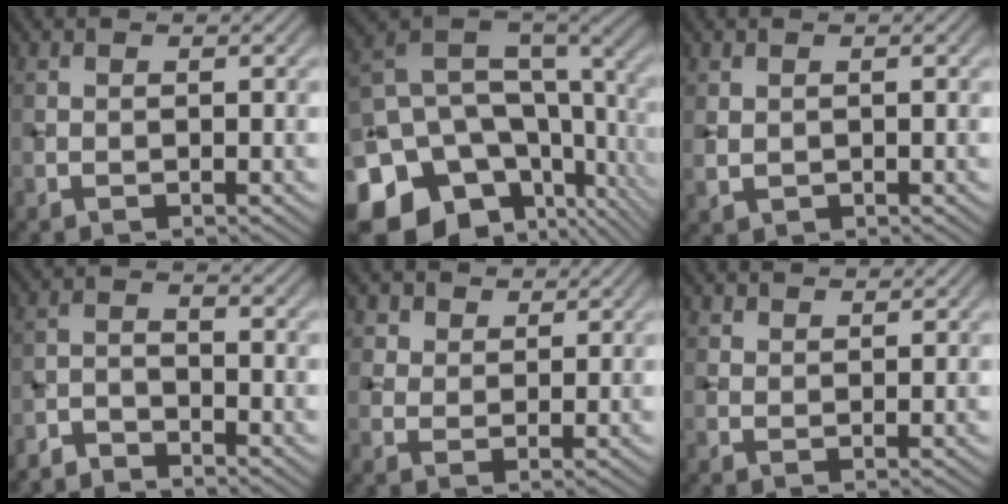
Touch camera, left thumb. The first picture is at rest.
{"total": 19.0, "force": [-5.2, 14.1, 11.5], "torque": [-0.257, -0.027, -0.039]}
{"total": 1.3, "force": [0.3, 1.0, 0.7], "torque": [-0.019, -0.003, 0.011]}
{"total": 3.1, "force": [-2.9, 0.6, 0.8], "torque": [-0.016, -0.004, -0.066]}
{"total": 4.3, "force": [3.1, 2.7, 1.4], "torque": [-0.043, -0.013, 0.071]}
{"total": 2.8, "force": [2.5, 0.9, 0.9], "torque": [-0.019, -0.005, 0.055]}